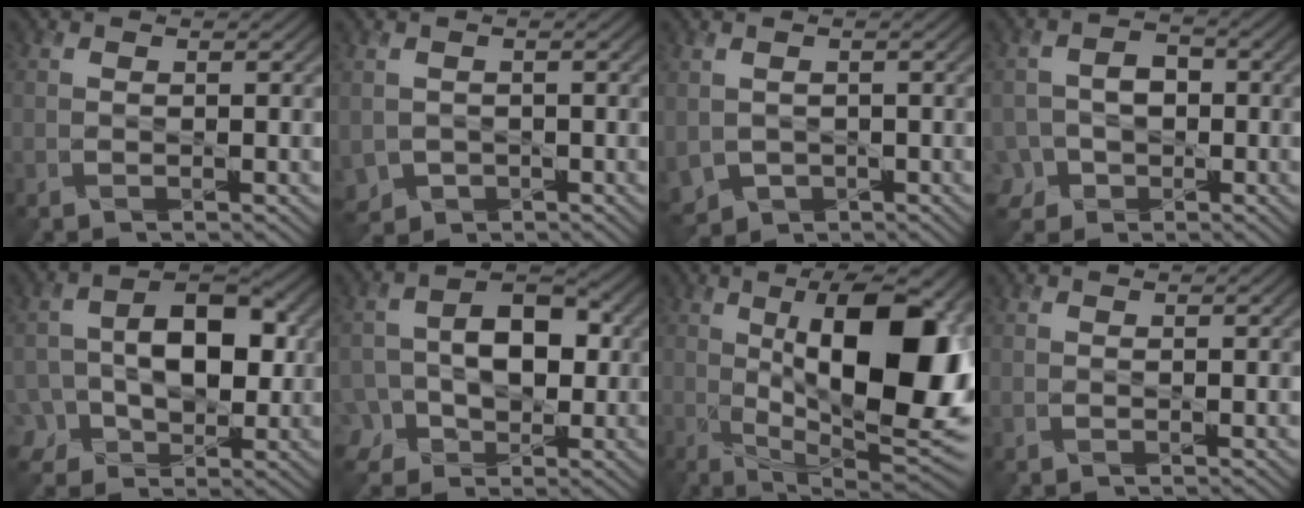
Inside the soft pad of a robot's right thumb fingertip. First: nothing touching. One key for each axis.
{"total": 2.2, "fx": -0.4, "fy": 2.1, "fz": 0.5, "tx": -0.026, "ty": -0.013, "tz": -0.006}
{"total": 2.6, "fx": -0.4, "fy": 2.2, "fz": 1.2, "tx": -0.046, "ty": -0.011, "tz": -0.007}
{"total": 5.3, "fx": -2.0, "fy": 4.4, "fz": 2.1, "tx": -0.033, "ty": 0.001, "tz": -0.041}
{"total": 9.5, "fx": -0.6, "fy": 6.6, "fz": 6.8, "tx": -0.103, "ty": 0.012, "tz": -0.019}
{"total": 7.9, "fx": -1.1, "fy": 5.8, "fz": 5.3, "tx": -0.080, "ty": 0.010, "tz": -0.025}
{"total": 15.6, "fx": 1.2, "fy": 6.0, "fz": 14.4, "tx": -0.214, "ty": -0.001, "tz": 0.021}
{"total": 0.0}